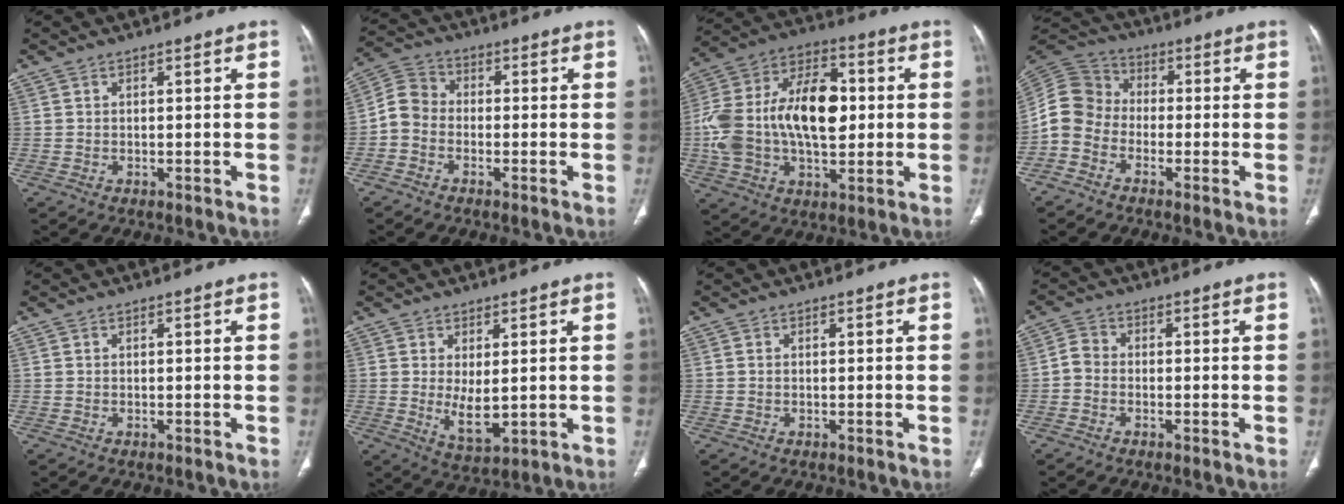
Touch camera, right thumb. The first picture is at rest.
{"total": 5.5, "force": [-1.6, 4.5, 2.7], "torque": [-0.042, 0.022, -0.050]}
{"total": 23.0, "force": [0.6, 13.5, 18.6], "torque": [-0.340, 0.027, 0.011]}
{"total": 8.8, "force": [-2.9, 7.2, 4.0], "torque": [-0.075, 0.042, -0.074]}
{"total": 0.0}
{"total": 5.8, "force": [0.2, 2.6, 5.2], "torque": [-0.081, -0.020, 0.016]}
{"total": 0.0}
{"total": 2.7, "force": [-1.0, 2.1, 1.4], "torque": [-0.020, 0.009, -0.029]}